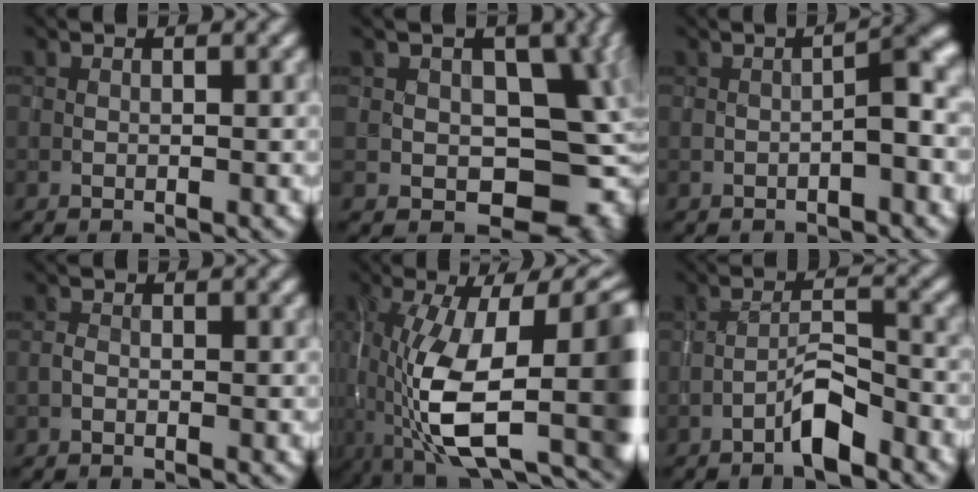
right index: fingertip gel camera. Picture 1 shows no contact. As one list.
[{"total": 11.1, "force": [-0.6, 8.0, 7.7], "torque": [-0.078, -0.009, -0.014]}, {"total": 2.3, "force": [-0.8, 0.5, 2.2], "torque": [-0.037, 0.014, -0.014]}, {"total": 0.7, "force": [-0.3, 0.4, 0.4], "torque": [-0.007, 0.000, -0.008]}, {"total": 15.5, "force": [-3.2, 5.8, 14.0], "torque": [-0.228, -0.017, -0.044]}, {"total": 3.4, "force": [-2.4, 0.6, 2.3], "torque": [-0.043, 0.017, -0.049]}]